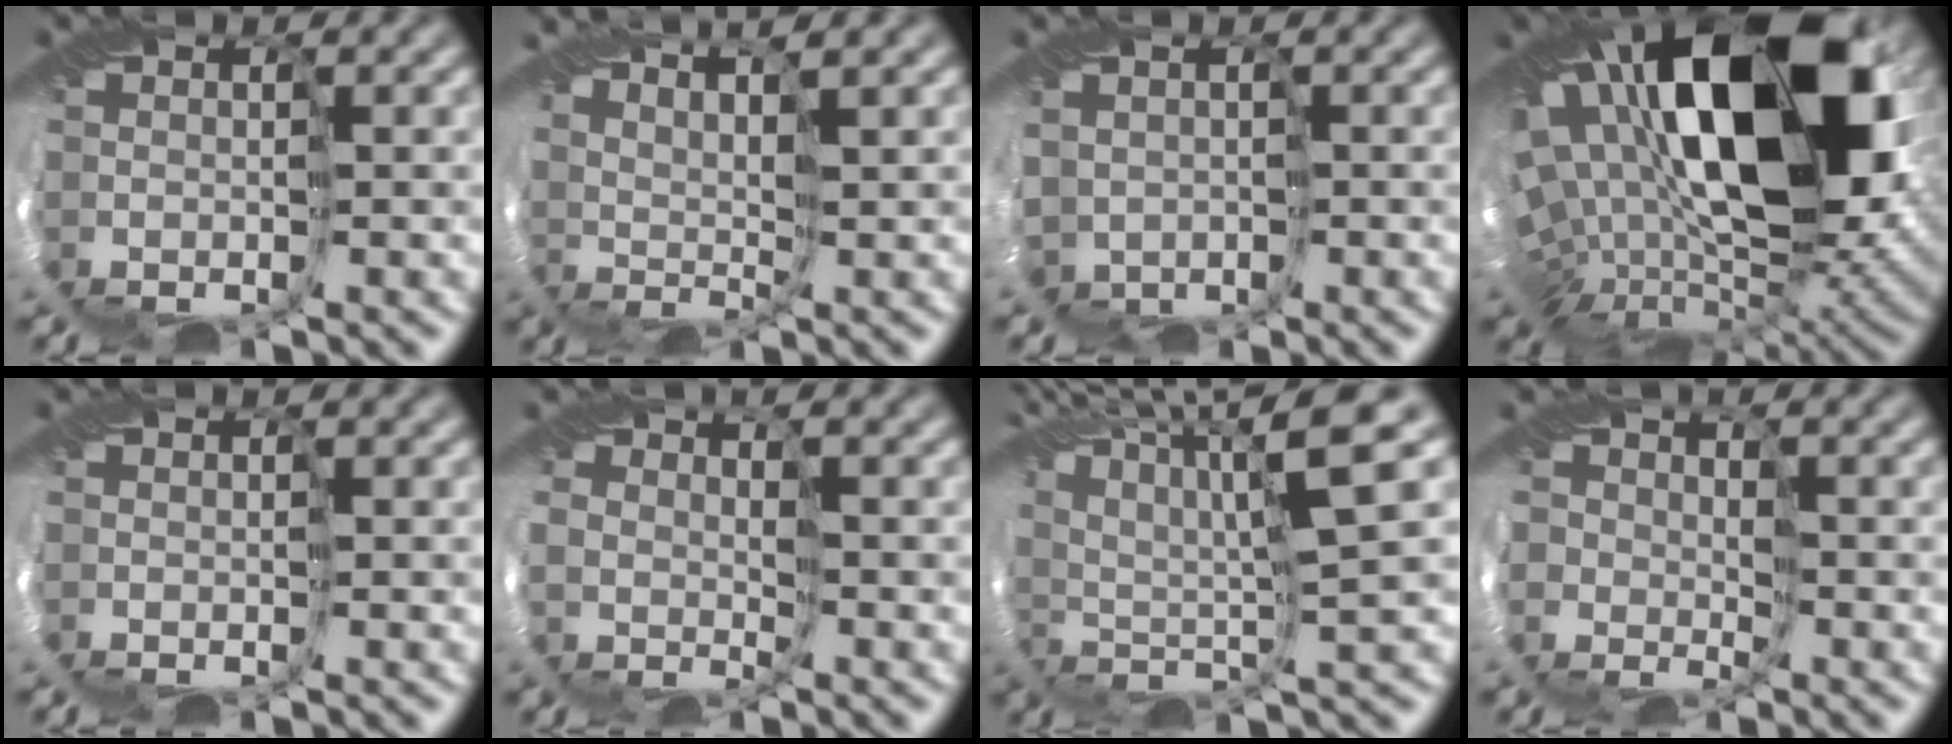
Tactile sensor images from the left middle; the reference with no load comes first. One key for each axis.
{"total": 4.5, "fx": 4.4, "fy": -0.6, "fz": 0.4, "tx": -0.009, "ty": 0.013, "tz": 0.058}
{"total": 2.6, "fx": 0.1, "fy": 2.4, "fz": 1.1, "tx": -0.031, "ty": -0.015, "tz": -0.006}
{"total": 17.7, "fx": 5.5, "fy": 8.7, "fz": 14.4, "tx": -0.252, "ty": -0.007, "tz": 0.106}
{"total": 0.0}
{"total": 2.0, "fx": 1.4, "fy": -0.7, "fz": -1.2, "tx": 0.012, "ty": 0.002, "tz": 0.026}
{"total": 9.3, "fx": 5.7, "fy": 1.0, "fz": 7.3, "tx": -0.151, "ty": 0.027, "tz": 0.104}
{"total": 1.6, "fx": 1.0, "fy": 1.2, "fz": -0.4, "tx": 0.002, "ty": -0.003, "tz": 0.024}